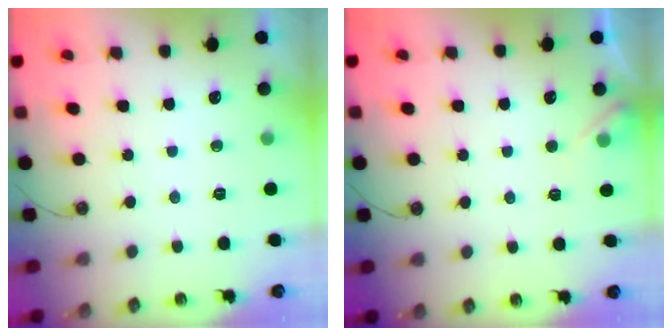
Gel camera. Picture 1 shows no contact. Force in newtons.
{"total": 5.3, "press": 5.2, "slide": 0.7}